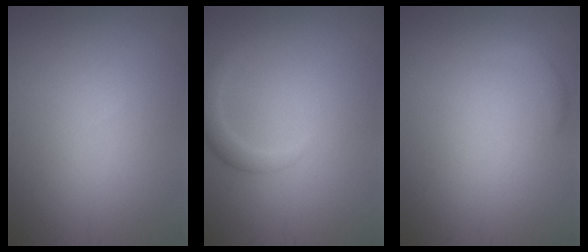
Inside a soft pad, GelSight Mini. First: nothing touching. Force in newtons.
{"total": 1.6, "press": 1.6, "slide": 0.1}
{"total": 1.0, "press": 1.0, "slide": 0.1}